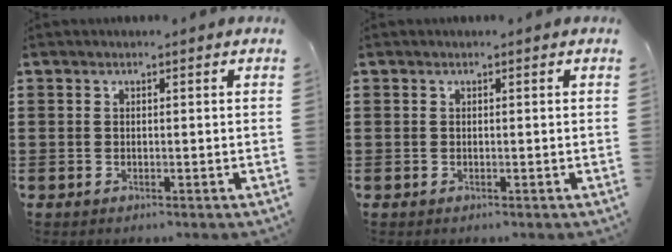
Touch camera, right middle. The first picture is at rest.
{"total": 0.0}